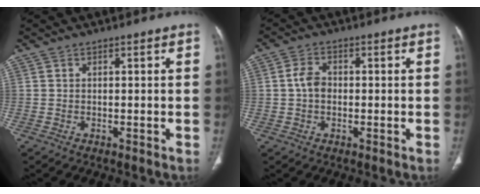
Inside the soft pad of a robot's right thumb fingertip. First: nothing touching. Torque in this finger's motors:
{"motor_torque": [0.47, -0.28, 0.21, -0.45, -0.01]}